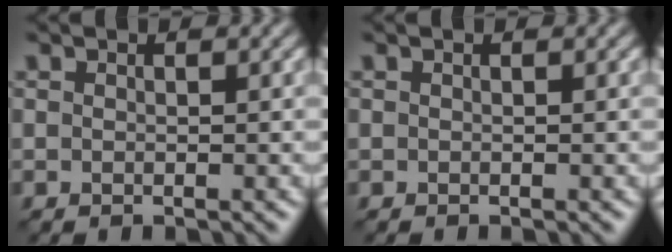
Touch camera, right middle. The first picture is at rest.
{"total": 0.0}